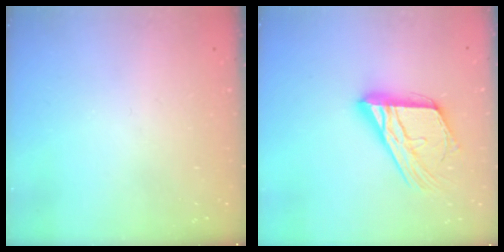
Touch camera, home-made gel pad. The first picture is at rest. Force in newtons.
{"total": 18.7, "press": 18.6, "slide": 1.8}